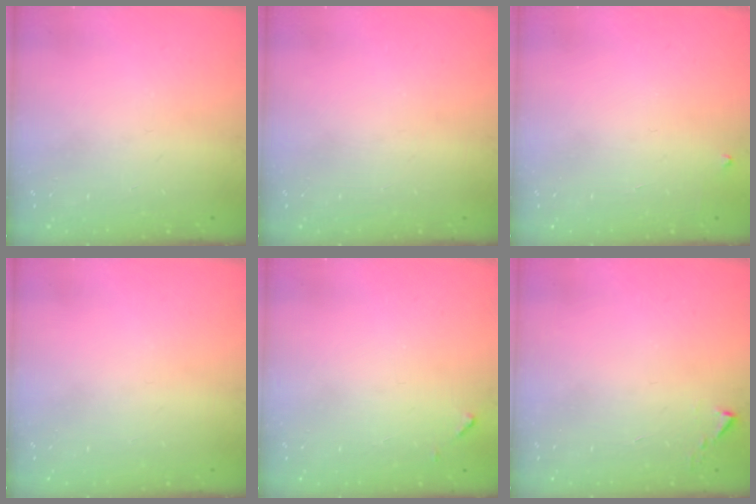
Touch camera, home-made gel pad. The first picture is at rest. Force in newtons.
{"total": 0.0}
{"total": 2.3, "press": 2.3, "slide": 0.3}
{"total": 0.0}
{"total": 4.6, "press": 4.6, "slide": 0.3}
{"total": 1.1, "press": 1.1, "slide": 0.1}